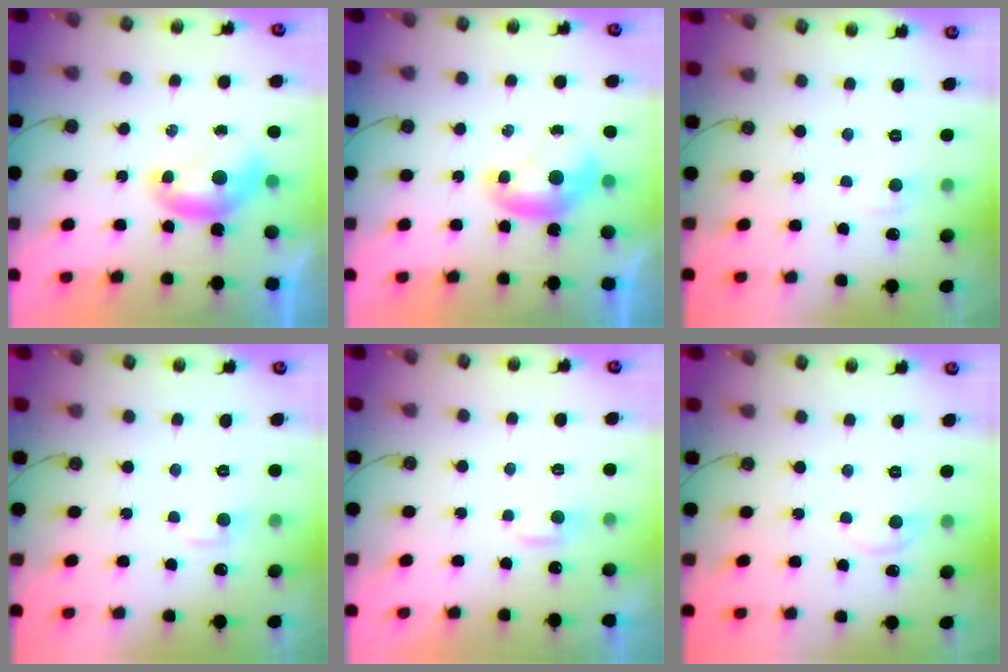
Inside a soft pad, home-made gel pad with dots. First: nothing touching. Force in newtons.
{"total": 0.0}
{"total": 1.0, "press": 0.8, "slide": 0.7}
{"total": 1.1, "press": 0.8, "slide": 0.8}
{"total": 1.9, "press": 1.9, "slide": 0.5}
{"total": 0.6, "press": 0.1, "slide": 0.6}